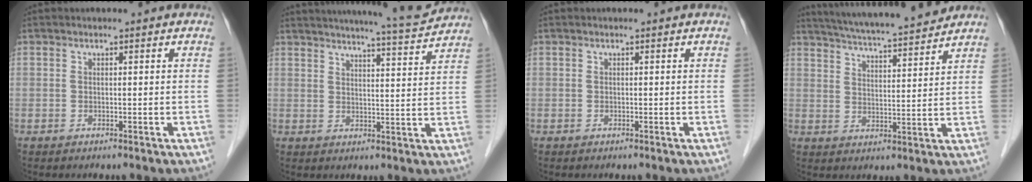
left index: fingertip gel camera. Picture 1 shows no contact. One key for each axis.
{"total": 12.4, "fx": 11.7, "fy": -0.5, "fz": 4.1, "tx": -0.066, "ty": -0.013, "tz": 0.148}
{"total": 0.0}
{"total": 14.9, "fx": 13.6, "fy": 0.5, "fz": 6.1, "tx": -0.109, "ty": 0.014, "tz": 0.204}